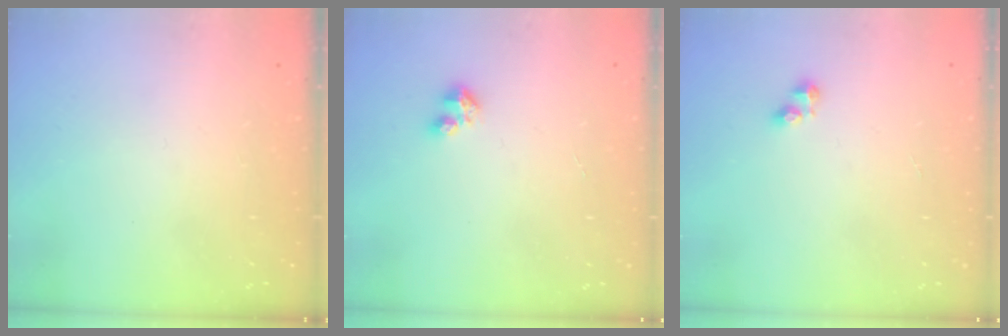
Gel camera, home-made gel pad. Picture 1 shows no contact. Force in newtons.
{"total": 2.7, "press": 2.7, "slide": 0.3}
{"total": 2.8, "press": 2.8, "slide": 0.4}